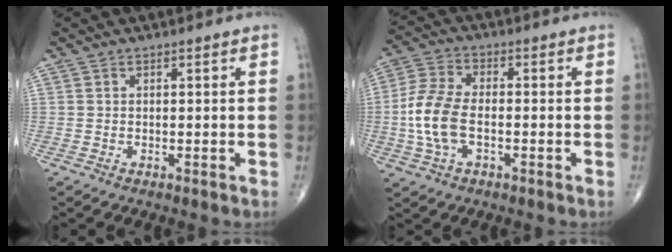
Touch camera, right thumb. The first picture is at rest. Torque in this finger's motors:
{"motor_torque": [0.08, 0.77, 0.93, -0.10, 0.34]}